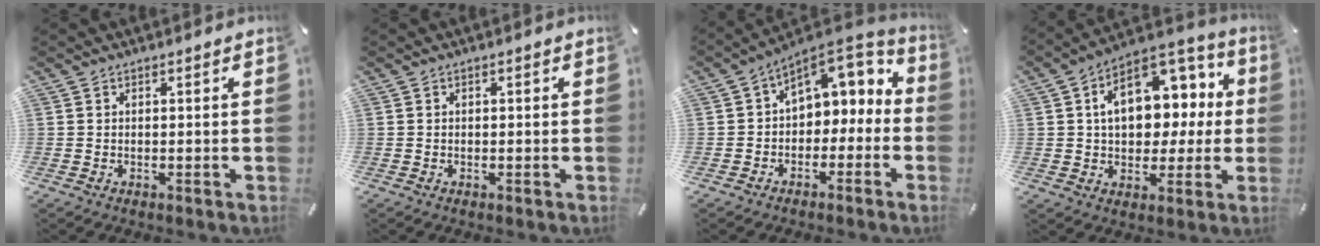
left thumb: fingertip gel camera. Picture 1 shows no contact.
{"total": 0.0}
{"total": 8.1, "force": [2.6, 6.4, 4.2], "torque": [-0.062, -0.019, 0.048]}
{"total": 15.5, "force": [3.3, 11.1, 10.3], "torque": [-0.143, -0.010, 0.062]}